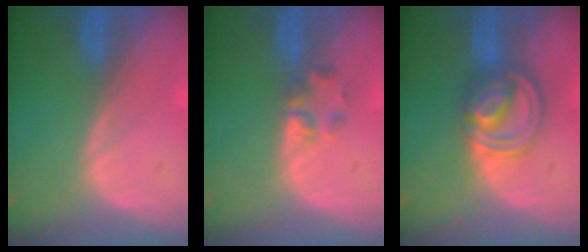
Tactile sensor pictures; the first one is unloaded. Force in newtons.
{"total": 2.3, "press": 2.2, "slide": 0.8}
{"total": 7.9, "press": 6.8, "slide": 3.9}